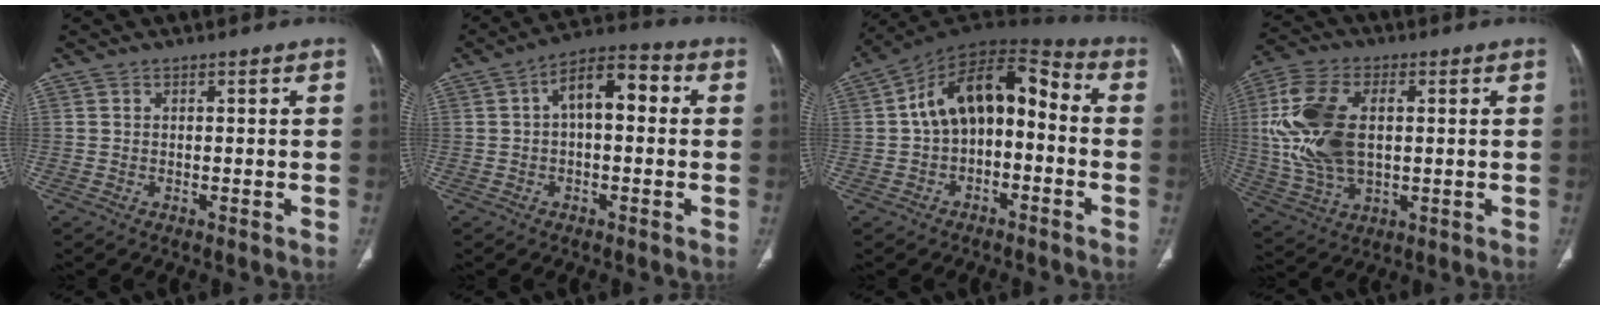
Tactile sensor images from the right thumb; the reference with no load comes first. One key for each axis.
{"total": 9.6, "fx": 1.4, "fy": 4.8, "fz": 8.2, "tx": -0.118, "ty": 0.034, "tz": 0.012}
{"total": 14.3, "fx": -0.8, "fy": 8.9, "fz": 11.2, "tx": -0.150, "ty": 0.062, "tz": -0.025}
{"total": 17.5, "fx": 1.8, "fy": 10.2, "fz": 14.2, "tx": -0.304, "ty": 0.001, "tz": 0.040}